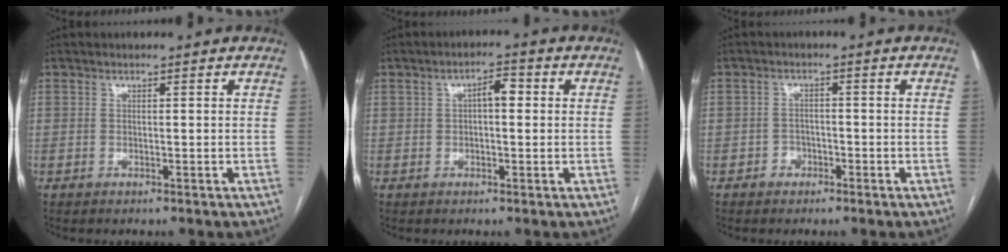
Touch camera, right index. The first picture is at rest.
{"total": 3.3, "force": [0.6, 1.6, 2.9], "torque": [-0.047, 0.018, 0.008]}
{"total": 2.0, "force": [-1.1, 1.6, 0.3], "torque": [-0.003, 0.007, -0.023]}